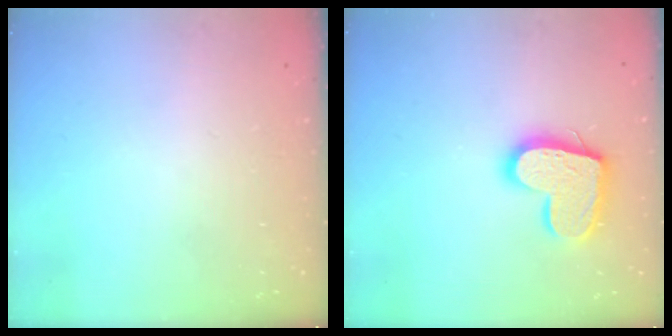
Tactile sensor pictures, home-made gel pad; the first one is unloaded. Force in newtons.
{"total": 15.1, "press": 15.0, "slide": 1.0}